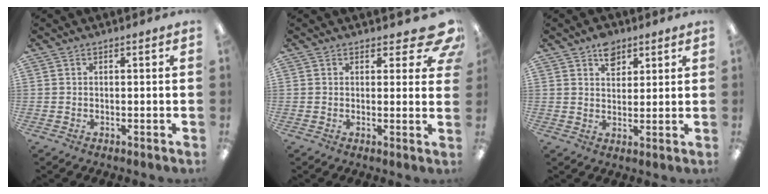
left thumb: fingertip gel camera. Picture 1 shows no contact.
{"total": 7.0, "force": [4.3, 3.1, 4.6], "torque": [-0.053, -0.019, 0.075]}
{"total": 6.0, "force": [3.9, 3.7, 2.6], "torque": [-0.031, -0.012, 0.067]}